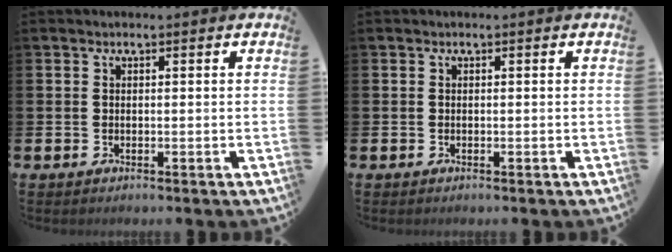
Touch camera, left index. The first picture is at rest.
{"total": 0.0}